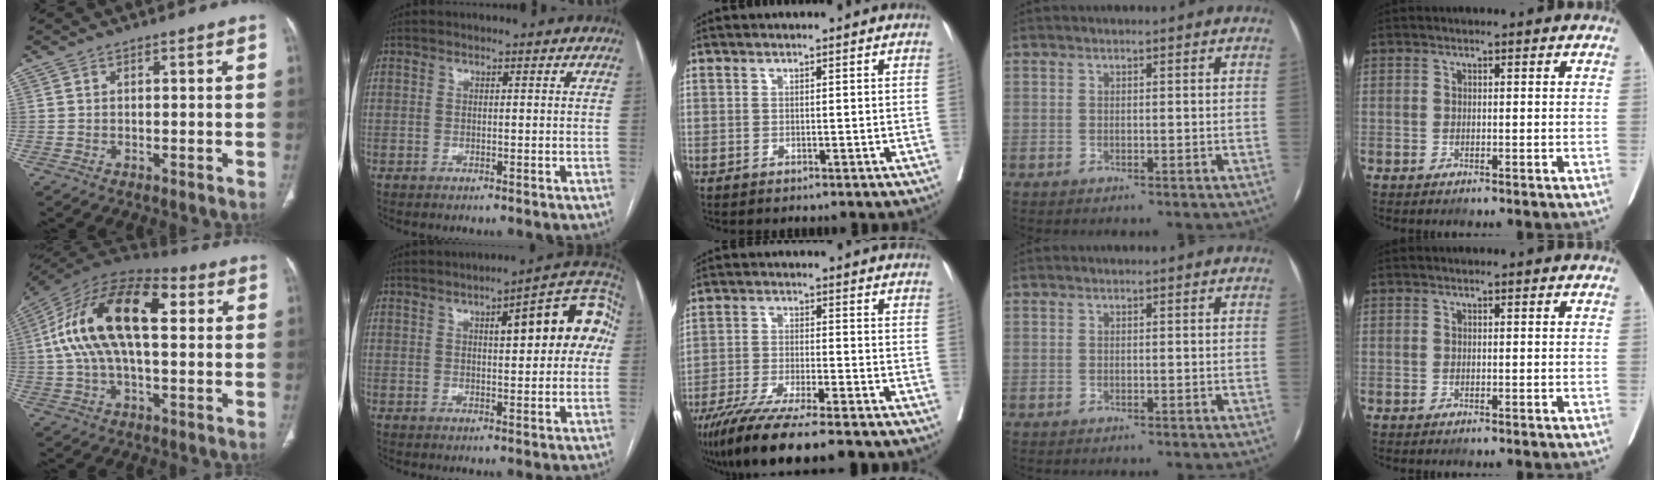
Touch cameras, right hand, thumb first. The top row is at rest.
{"thumb": {"total": 21.5, "force": [3.8, 10.6, 18.3], "torque": [-0.330, 0.038, 0.053]}, "index": {"total": 13.4, "force": [3.1, 3.6, 12.5], "torque": [-0.149, 0.037, 0.033]}, "middle": {"total": 13.7, "force": [-10.7, 0.9, 8.5], "torque": [-0.148, -0.040, -0.174]}}